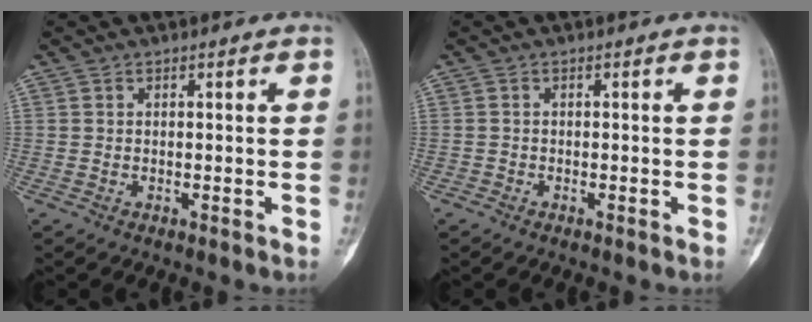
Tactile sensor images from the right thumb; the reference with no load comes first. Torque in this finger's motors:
{"motor_torque": [0.39, 0.11, 0.02, 0.06, -0.11]}